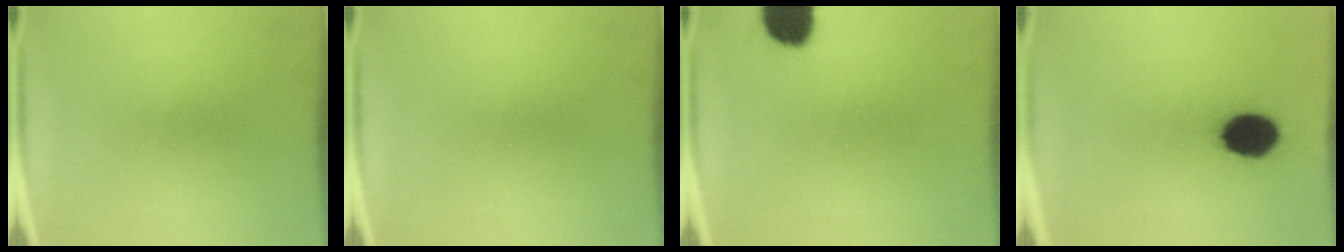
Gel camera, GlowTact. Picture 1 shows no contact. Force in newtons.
{"total": 0.0}
{"total": 7.6}
{"total": 12.1}